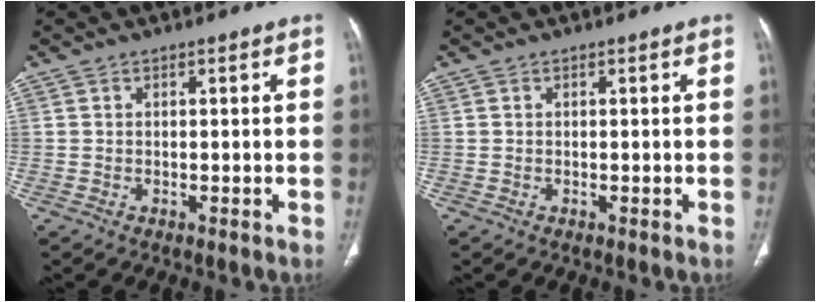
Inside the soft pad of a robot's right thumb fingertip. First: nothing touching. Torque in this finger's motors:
{"motor_torque": [0.00, 0.00, 0.00, 0.00, 0.00]}